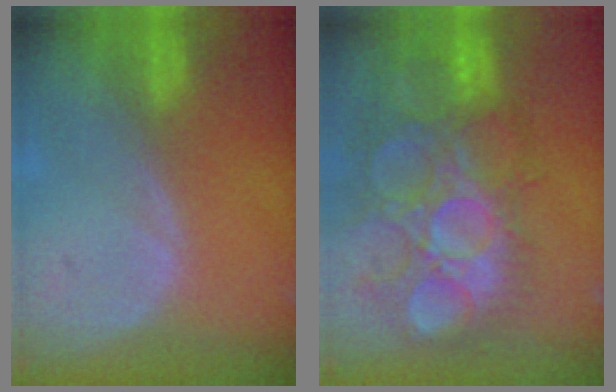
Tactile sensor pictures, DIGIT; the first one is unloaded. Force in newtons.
{"total": 13.5, "press": 12.4, "slide": 5.4}